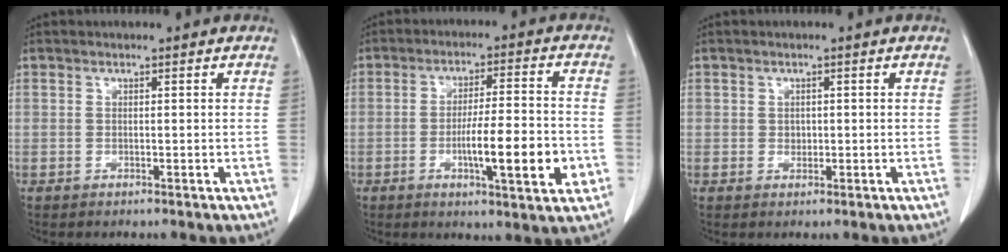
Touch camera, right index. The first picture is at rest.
{"total": 11.5, "force": [-3.2, 1.3, 11.0], "torque": [-0.175, -0.003, -0.049]}
{"total": 1.2, "force": [0.0, 1.0, 0.6], "torque": [-0.009, 0.002, 0.002]}